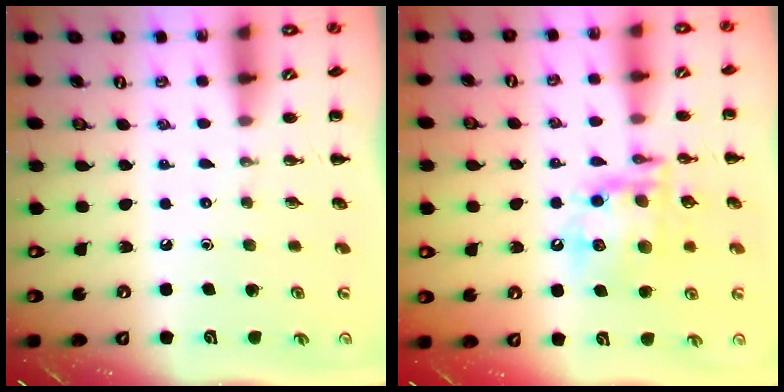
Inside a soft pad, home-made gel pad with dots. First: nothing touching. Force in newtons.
{"total": 15.2, "press": 14.9, "slide": 2.6}